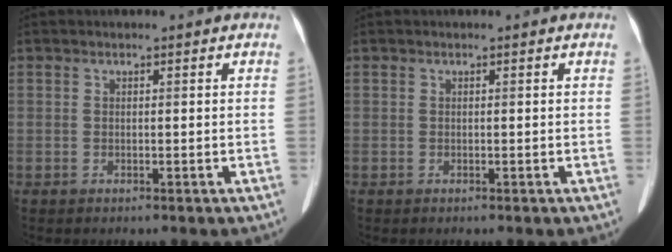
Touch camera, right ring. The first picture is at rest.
{"total": 0.0}